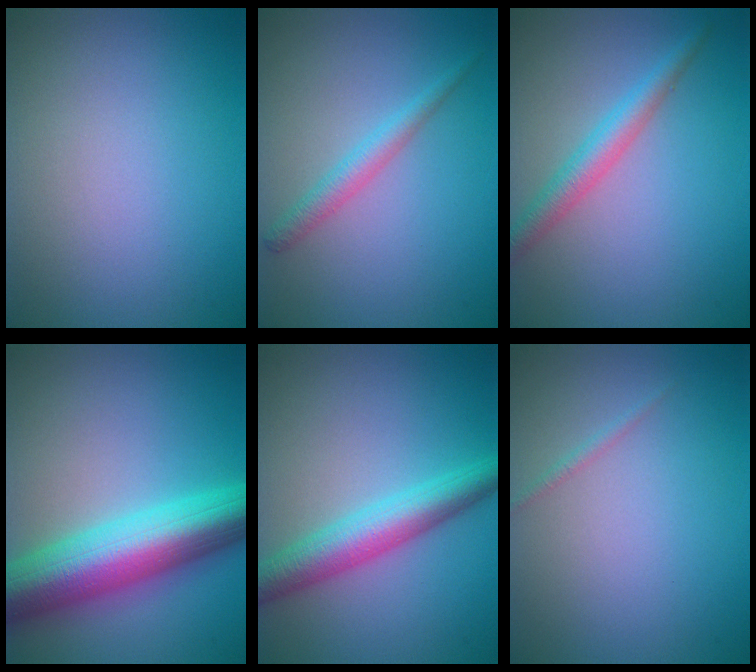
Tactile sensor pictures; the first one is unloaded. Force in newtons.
{"total": 1.9, "press": 1.9, "slide": 0.1}
{"total": 2.8, "press": 2.8, "slide": 0.0}
{"total": 10.2, "press": 10.2, "slide": 0.4}
{"total": 4.9, "press": 4.9, "slide": 0.1}
{"total": 0.6, "press": 0.6, "slide": 0.0}